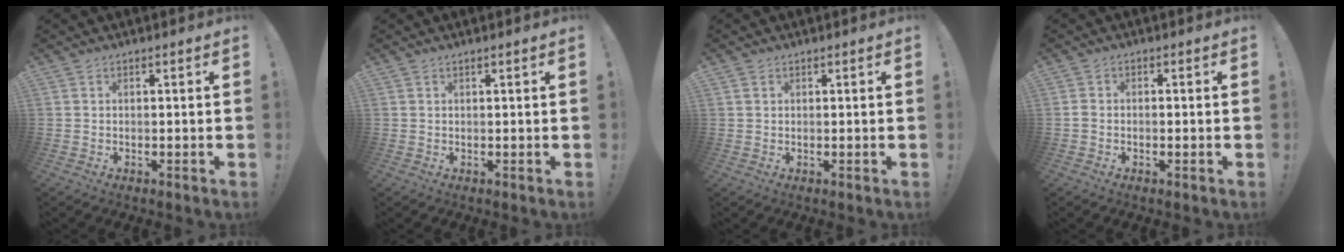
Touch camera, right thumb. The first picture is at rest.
{"total": 0.9, "force": [0.5, -0.2, 0.7], "torque": [-0.005, -0.003, 0.006]}
{"total": 1.1, "force": [0.8, 0.7, 0.4], "torque": [-0.002, -0.001, 0.015]}
{"total": 1.3, "force": [-0.6, 0.7, 0.9], "torque": [-0.015, 0.005, -0.009]}